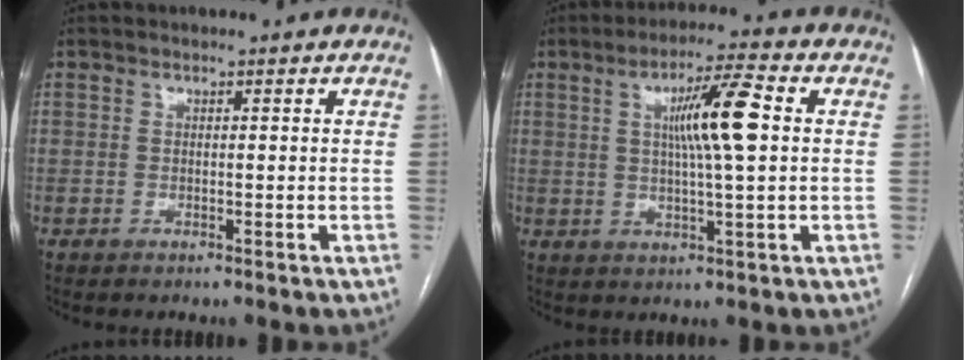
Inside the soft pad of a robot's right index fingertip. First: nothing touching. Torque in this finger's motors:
{"motor_torque": [1.02, 0.01, 0.39, 0.15]}